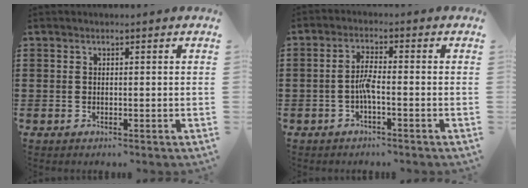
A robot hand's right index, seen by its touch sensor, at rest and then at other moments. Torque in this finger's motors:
{"motor_torque": [0.78, -0.65, 0.10, 0.10]}